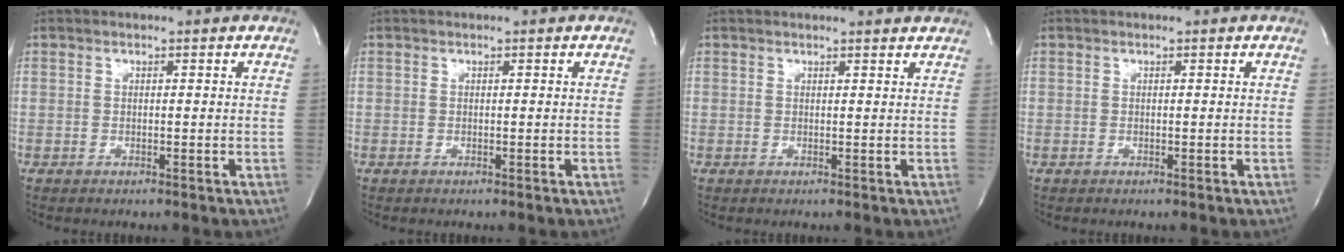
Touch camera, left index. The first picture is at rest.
{"total": 0.0}
{"total": 3.2, "force": [3.1, -0.1, 0.5], "torque": [-0.012, 0.002, 0.026]}
{"total": 0.0}